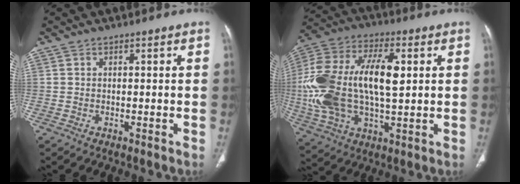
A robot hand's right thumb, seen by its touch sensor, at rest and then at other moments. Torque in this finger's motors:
{"motor_torque": [1.26, 1.31, 2.25, 0.37, 0.71]}